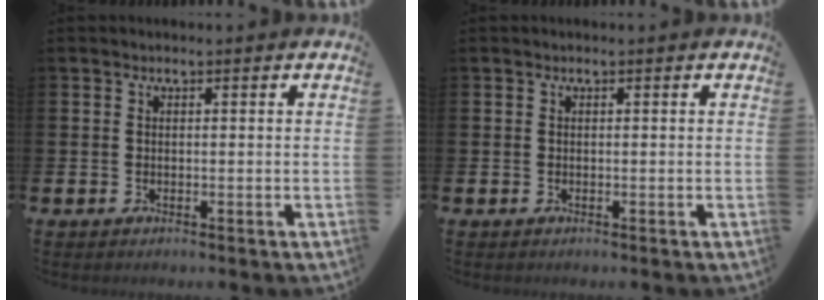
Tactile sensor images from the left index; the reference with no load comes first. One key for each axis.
{"total": 0.0}